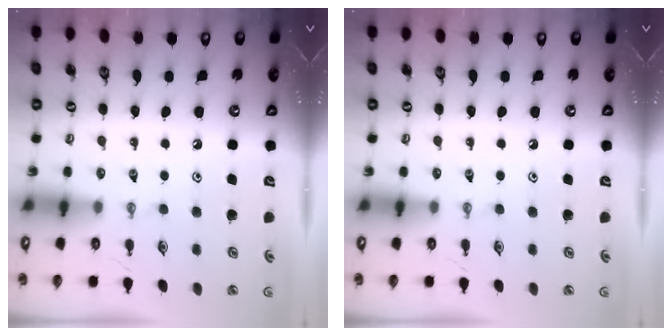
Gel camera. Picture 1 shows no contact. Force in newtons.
{"total": 0.0}